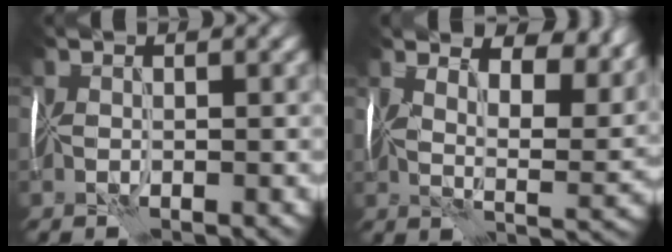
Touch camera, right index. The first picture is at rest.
{"total": 9.7, "force": [7.3, 3.1, 5.6], "torque": [-0.093, 0.007, 0.091]}